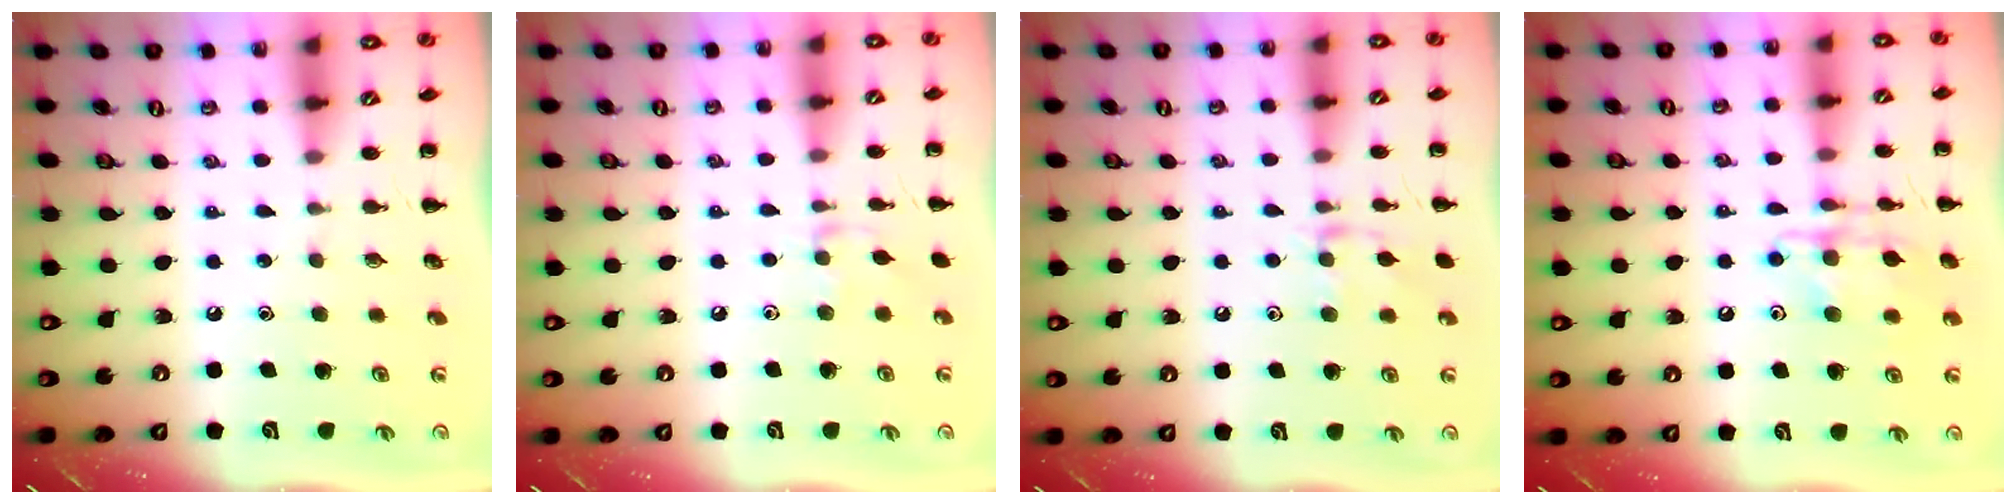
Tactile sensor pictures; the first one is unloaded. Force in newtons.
{"total": 5.0, "press": 4.9, "slide": 1.0}
{"total": 8.6, "press": 8.6, "slide": 1.0}
{"total": 12.5, "press": 12.4, "slide": 1.6}